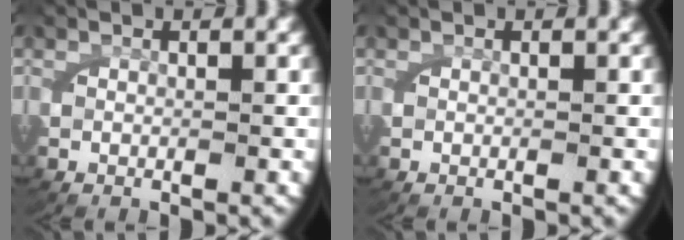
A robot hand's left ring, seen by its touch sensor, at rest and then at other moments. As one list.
[{"total": 0.0}]